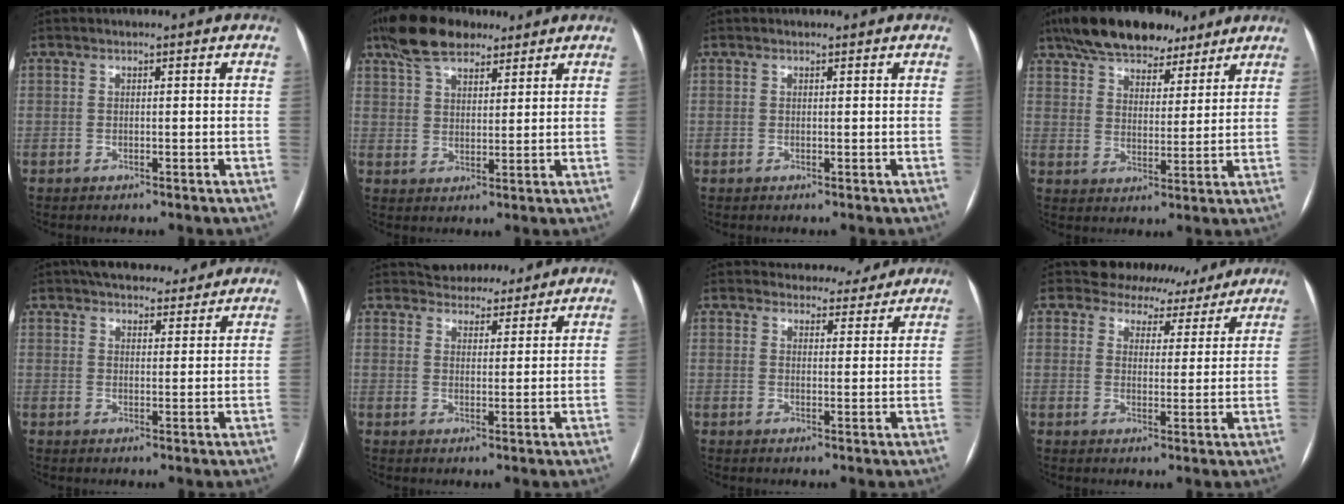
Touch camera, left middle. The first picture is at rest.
{"total": 9.7, "force": [7.3, 4.1, 5.0], "torque": [-0.095, 0.026, 0.129]}
{"total": 0.5, "force": [0.5, 0.2, 0.1], "torque": [-0.007, 0.007, 0.009]}
{"total": 16.0, "force": [12.3, 6.9, 7.5], "torque": [-0.133, 0.043, 0.195]}
{"total": 10.9, "force": [9.5, 3.7, 3.9], "torque": [-0.040, 0.018, 0.129]}
{"total": 8.1, "force": [7.4, 3.0, 1.3], "torque": [-0.008, 0.011, 0.101]}
{"total": 7.0, "force": [6.5, 2.5, 0.3], "torque": [0.013, 0.002, 0.070]}
{"total": 9.9, "force": [8.7, 4.8, -0.1], "torque": [0.027, 0.002, 0.094]}